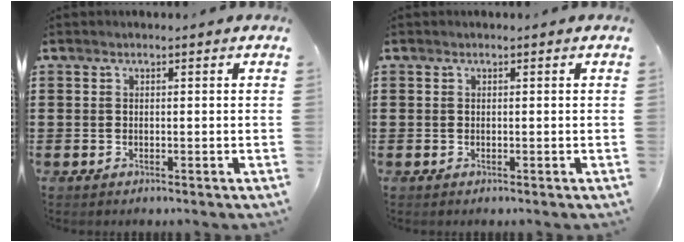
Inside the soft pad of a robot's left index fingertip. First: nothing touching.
{"total": 0.0}